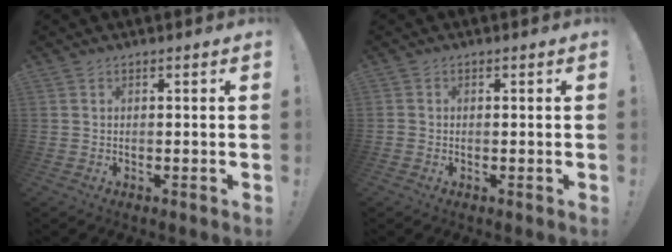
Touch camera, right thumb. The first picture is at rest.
{"total": 0.7, "force": [-0.3, 0.6, 0.3], "torque": [-0.008, 0.004, -0.005]}